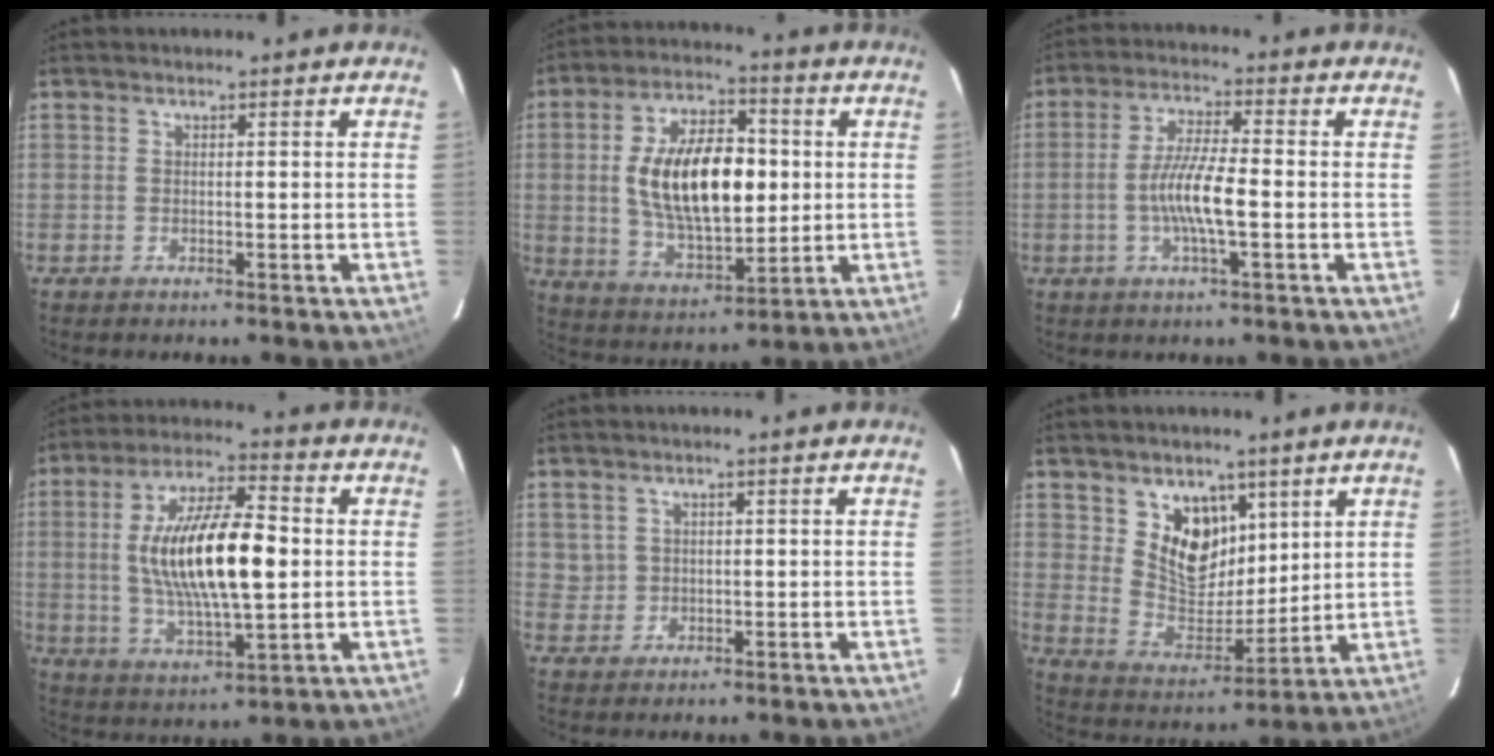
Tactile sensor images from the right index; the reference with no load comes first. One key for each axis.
{"total": 18.3, "fx": 1.3, "fy": 9.1, "fz": 15.9, "tx": -0.284, "ty": 0.014, "tz": 0.035}
{"total": 7.9, "fx": -1.8, "fy": 1.0, "fz": 7.6, "tx": -0.149, "ty": 0.000, "tz": -0.036}
{"total": 18.0, "fx": 0.8, "fy": 6.0, "fz": 17.0, "tx": -0.312, "ty": 0.006, "tz": 0.019}
{"total": 2.2, "fx": 0.8, "fy": 2.0, "fz": 0.0, "tx": 0.003, "ty": 0.009, "tz": 0.018}
{"total": 10.9, "fx": 5.9, "fy": 7.4, "fz": 5.4, "tx": -0.093, "ty": -0.012, "tz": 0.122}